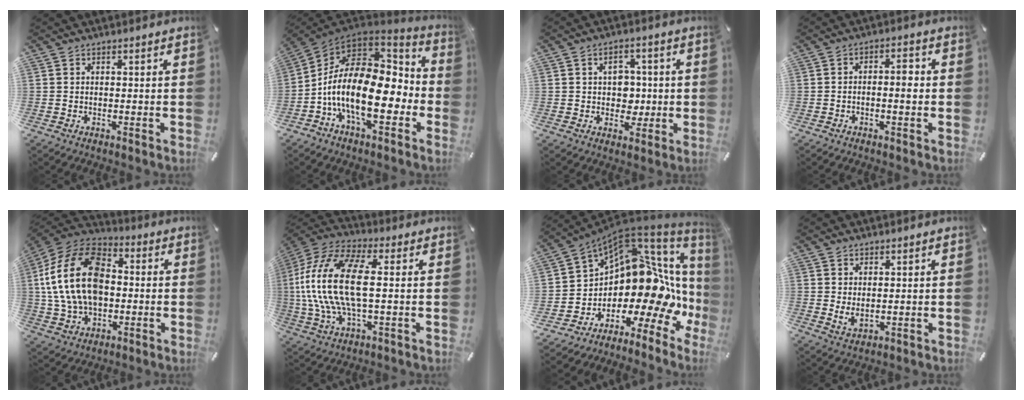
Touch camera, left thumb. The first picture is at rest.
{"total": 20.5, "force": [-4.3, 10.5, 17.1], "torque": [-0.339, -0.016, -0.077]}
{"total": 6.3, "force": [0.4, 5.4, 3.1], "torque": [-0.030, 0.000, -0.001]}
{"total": 3.7, "force": [-0.6, 1.5, 3.4], "torque": [-0.053, 0.011, -0.014]}
{"total": 19.4, "force": [0.2, 13.9, 13.6], "torque": [-0.300, 0.018, -0.001]}
{"total": 18.8, "force": [1.2, 8.6, 16.7], "torque": [-0.360, -0.009, 0.016]}
{"total": 16.0, "force": [3.3, 9.1, 12.8], "torque": [-0.195, -0.104, 0.070]}
{"total": 3.0, "force": [0.9, 1.6, 2.4], "torque": [-0.059, -0.004, 0.014]}